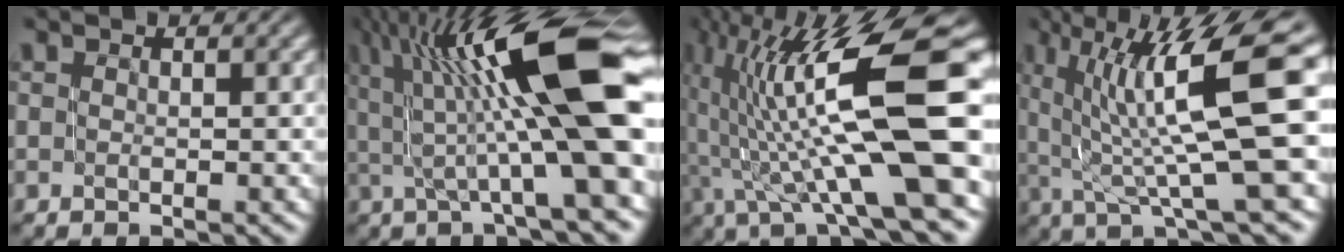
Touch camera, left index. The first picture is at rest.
{"total": 15.8, "force": [3.4, 3.6, 15.0], "torque": [-0.227, 0.018, 0.056]}
{"total": 16.8, "force": [1.5, 5.2, 15.9], "torque": [-0.278, 0.035, 0.032]}
{"total": 11.6, "force": [2.8, 2.5, 11.0], "torque": [-0.167, 0.010, 0.054]}